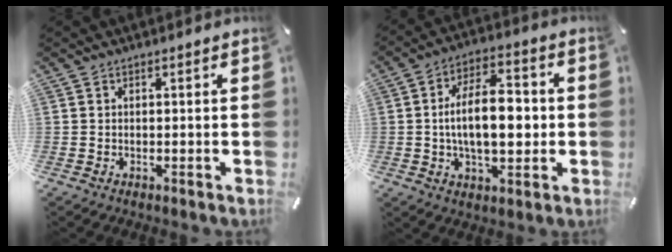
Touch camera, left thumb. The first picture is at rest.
{"total": 14.1, "force": [-0.6, 7.9, 11.6], "torque": [-0.197, 0.005, -0.015]}